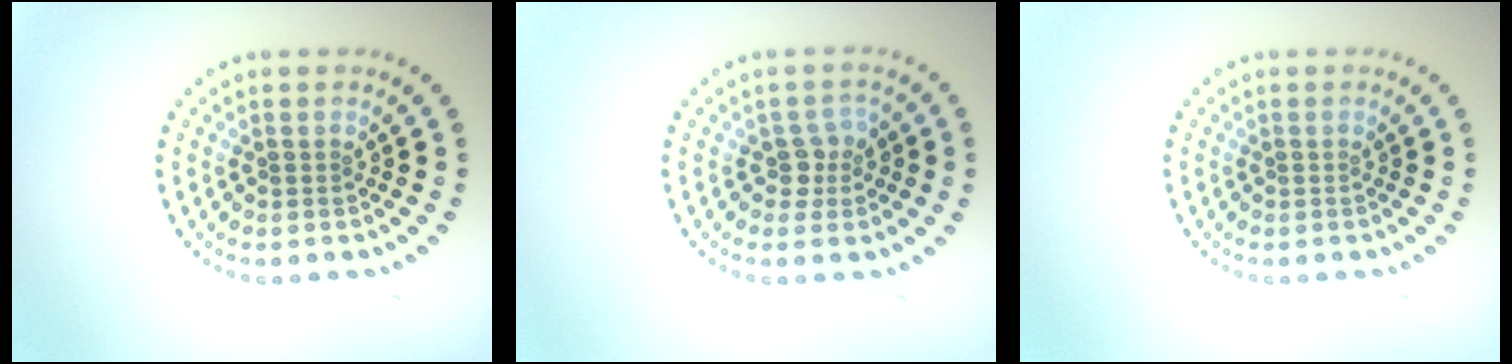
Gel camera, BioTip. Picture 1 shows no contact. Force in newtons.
{"total": 1.9, "press": 1.8, "slide": 0.7}
{"total": 0.0}